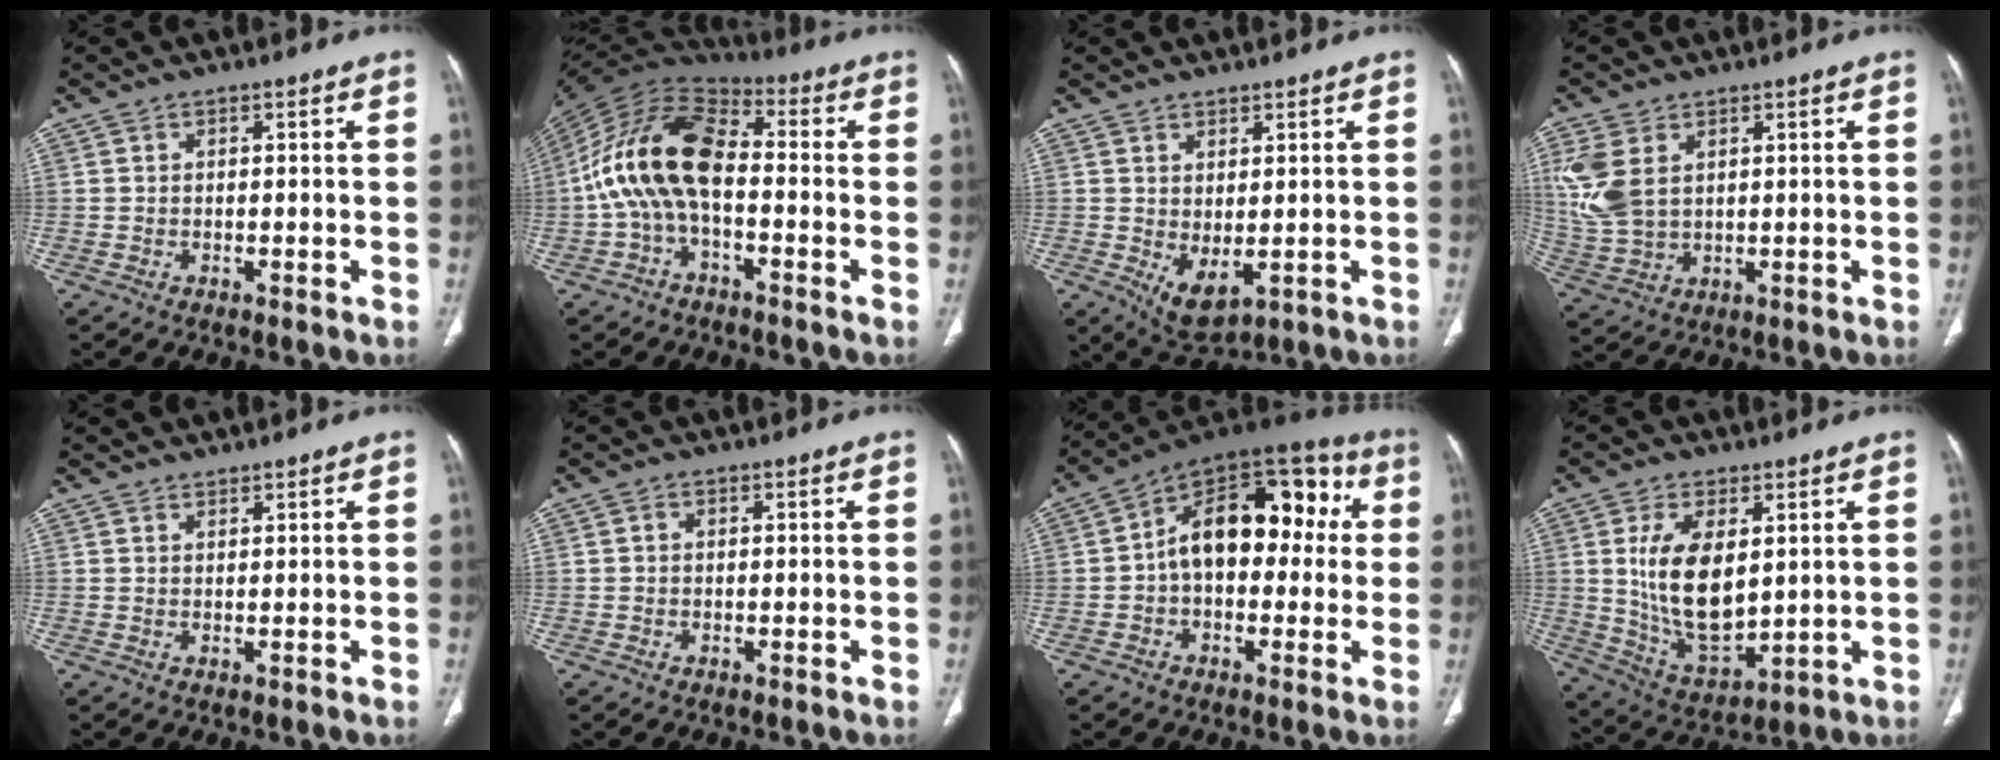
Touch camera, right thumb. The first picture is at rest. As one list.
[{"total": 15.9, "force": [-1.7, 8.7, 13.1], "torque": [-0.246, 0.043, -0.043]}, {"total": 5.5, "force": [-0.2, 2.7, 4.8], "torque": [-0.077, -0.010, 0.019]}, {"total": 9.6, "force": [3.1, 6.2, 6.7], "torque": [-0.160, -0.005, 0.074]}, {"total": 1.2, "force": [1.2, 0.3, 0.1], "torque": [0.003, -0.010, 0.022]}, {"total": 0.6, "force": [0.1, 0.4, 0.3], "torque": [-0.005, 0.000, 0.002]}, {"total": 19.2, "force": [1.9, 11.7, 15.1], "torque": [-0.183, 0.056, 0.018]}, {"total": 14.1, "force": [2.7, 7.6, 11.6], "torque": [-0.198, -0.023, 0.068]}]